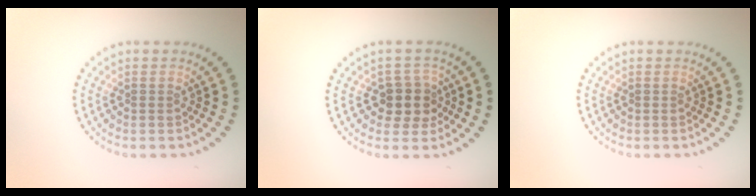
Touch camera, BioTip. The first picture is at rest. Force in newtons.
{"total": 3.1, "press": 2.7, "slide": 1.4}
{"total": 0.0}